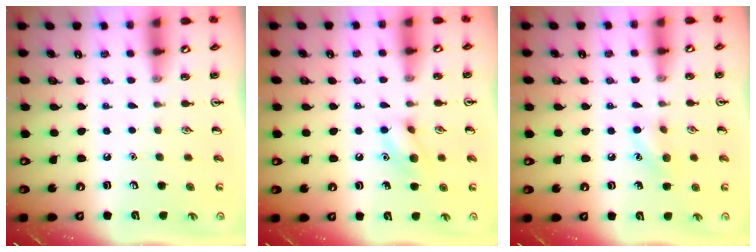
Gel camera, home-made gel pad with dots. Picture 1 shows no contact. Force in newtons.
{"total": 8.8, "press": 8.7, "slide": 1.5}
{"total": 7.8, "press": 7.5, "slide": 2.0}